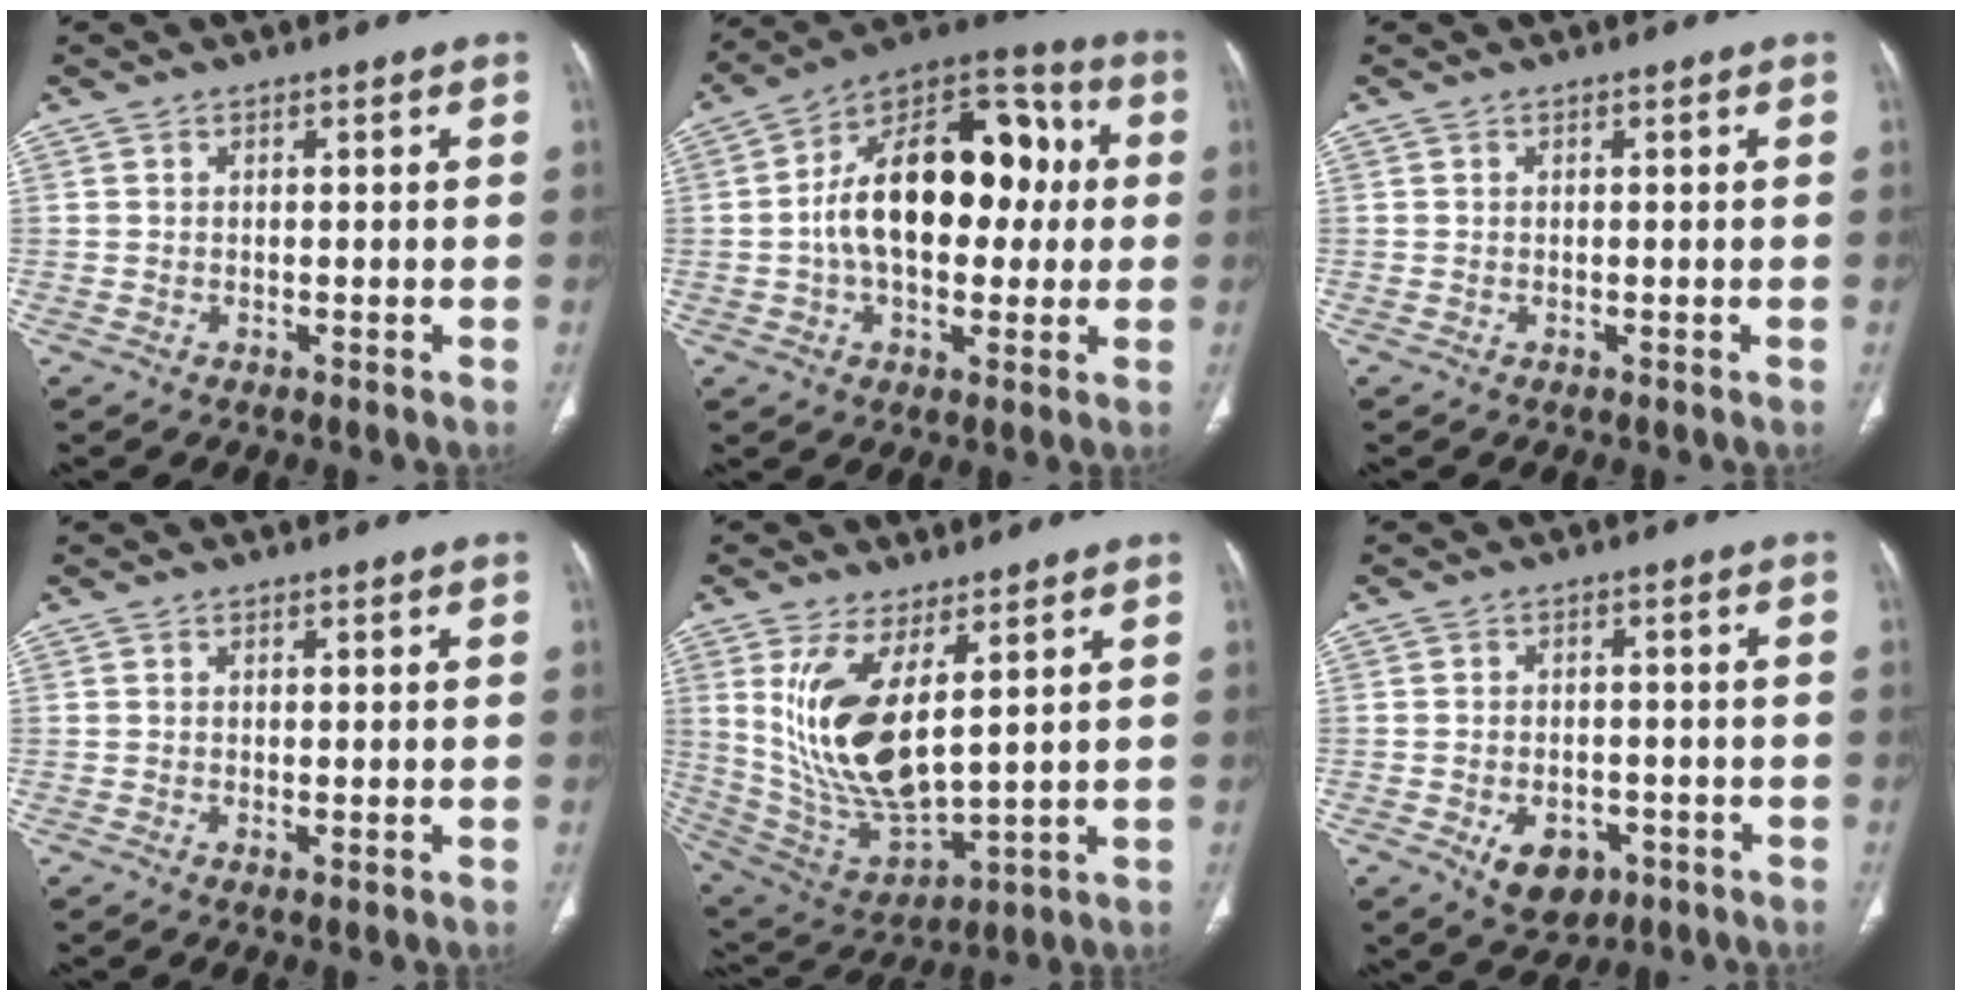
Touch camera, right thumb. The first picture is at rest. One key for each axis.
{"total": 22.4, "fx": 1.4, "fy": 13.2, "fz": 18.0, "tx": -0.257, "ty": 0.036, "tz": 0.015}
{"total": 0.0}
{"total": 0.9, "fx": -0.1, "fy": 0.3, "fz": 0.8, "tx": -0.022, "ty": -0.007, "tz": 0.000}
{"total": 15.6, "fx": 4.9, "fy": 6.3, "fz": 13.4, "tx": -0.260, "ty": -0.034, "tz": 0.120}
{"total": 7.3, "fx": -3.2, "fy": 5.0, "fz": 4.3, "tx": -0.053, "ty": 0.015, "tz": -0.036}